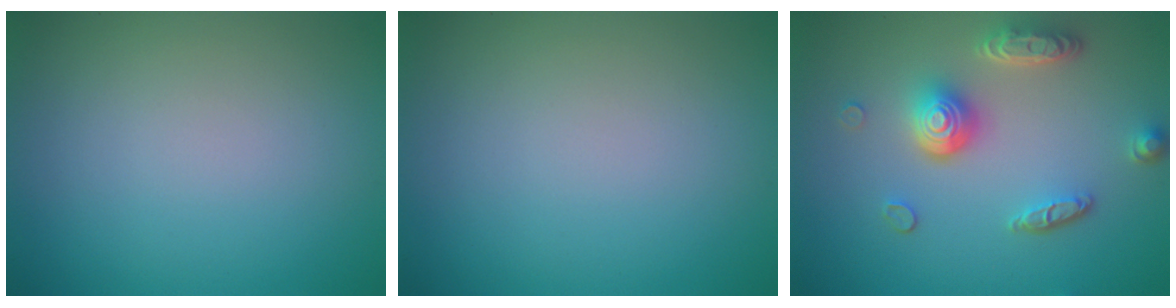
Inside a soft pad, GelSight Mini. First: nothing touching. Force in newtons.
{"total": 0.0}
{"total": 4.9, "press": 3.7, "slide": 3.2}